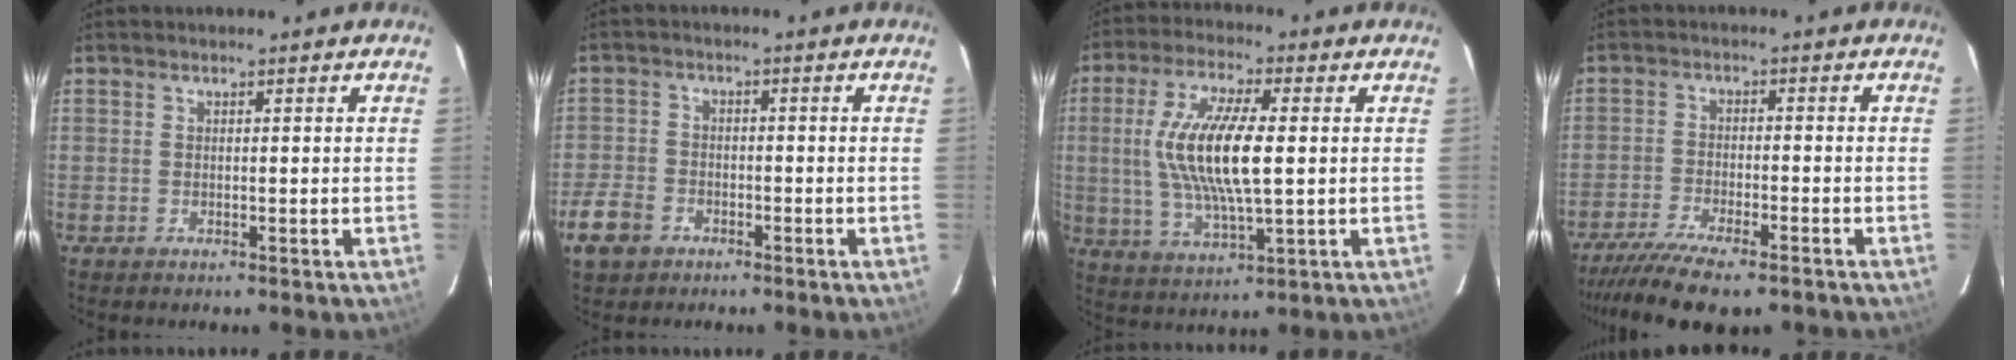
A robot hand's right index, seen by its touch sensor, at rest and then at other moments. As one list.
[{"total": 7.1, "force": [-3.9, 5.4, 2.6], "torque": [-0.077, 0.015, -0.069]}, {"total": 14.4, "force": [1.0, 3.9, 13.8], "torque": [-0.273, 0.001, 0.022]}, {"total": 12.6, "force": [-10.2, 2.8, 6.8], "torque": [-0.157, -0.037, -0.176]}]